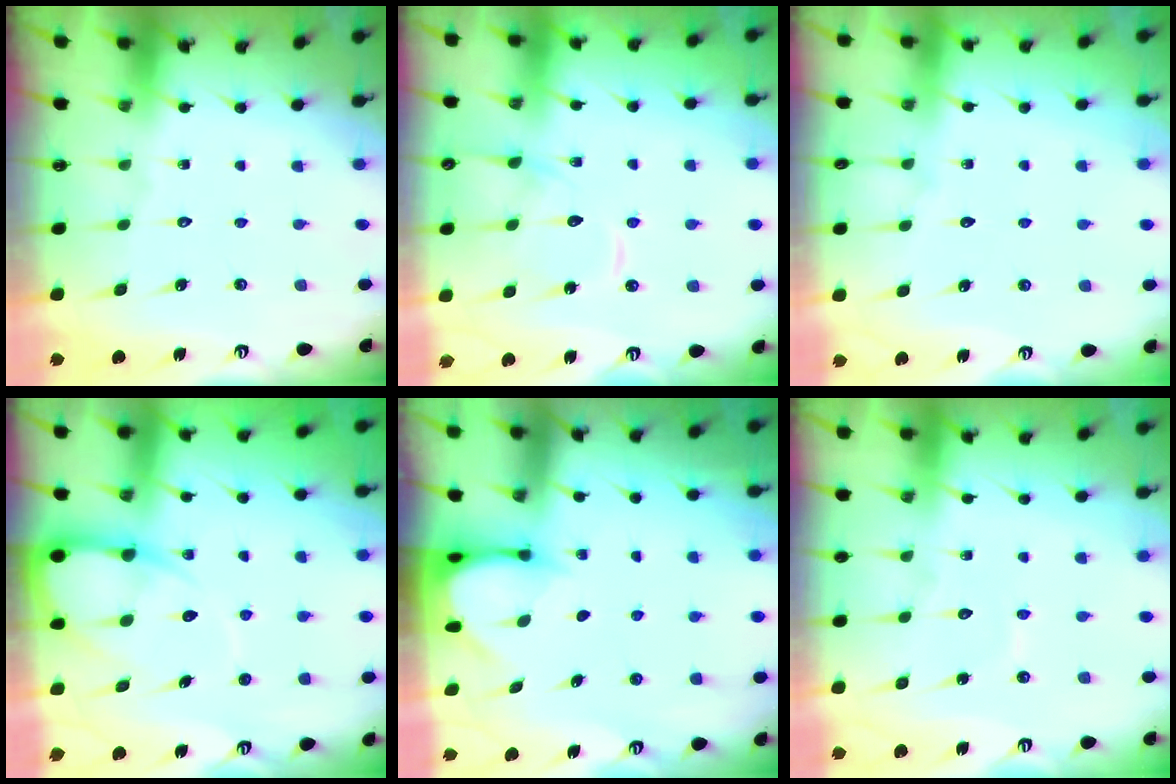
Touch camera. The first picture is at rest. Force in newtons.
{"total": 12.8, "press": 12.8, "slide": 1.2}
{"total": 2.9, "press": 2.9, "slide": 0.4}
{"total": 9.4, "press": 9.3, "slide": 1.0}
{"total": 3.7, "press": 3.7, "slide": 0.3}
{"total": 4.3, "press": 4.3, "slide": 0.3}